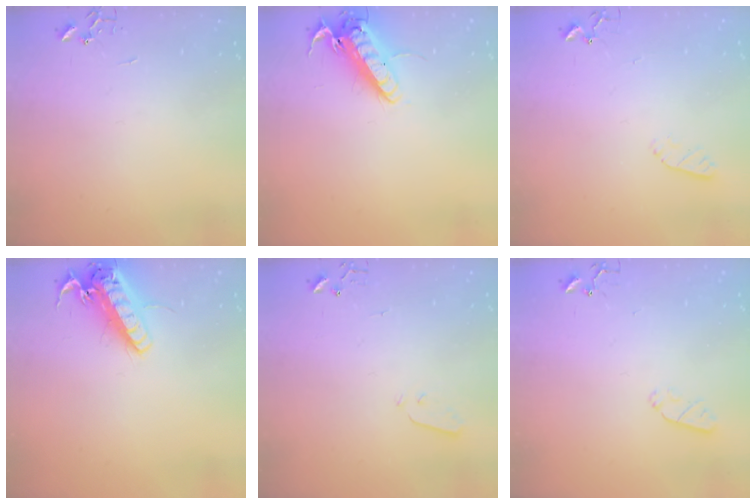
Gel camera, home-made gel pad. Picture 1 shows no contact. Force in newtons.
{"total": 13.8, "press": 13.7, "slide": 2.0}
{"total": 3.5, "press": 3.4, "slide": 0.5}
{"total": 16.4, "press": 16.1, "slide": 3.2}
{"total": 3.0, "press": 2.9, "slide": 0.3}
{"total": 4.2, "press": 4.1, "slide": 1.0}